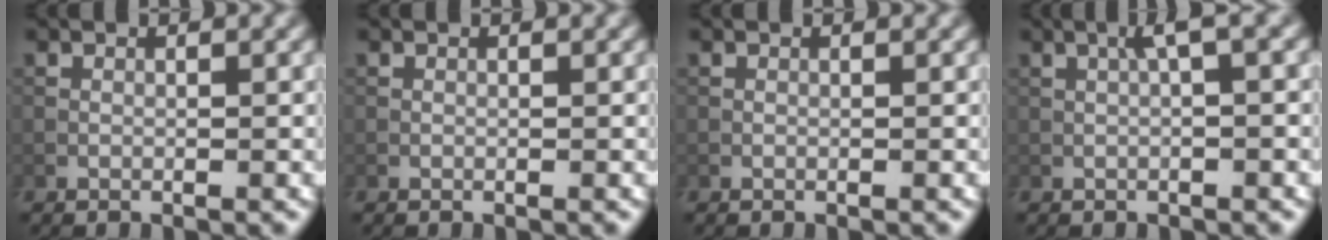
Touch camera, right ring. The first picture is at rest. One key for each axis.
{"total": 0.0}
{"total": 0.0}
{"total": 2.5, "fx": 0.5, "fy": 0.1, "fz": 2.4, "tx": -0.045, "ty": 0.017, "tz": 0.009}